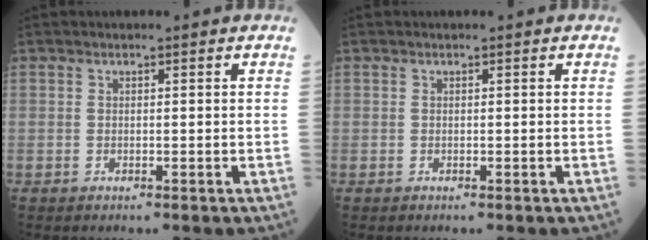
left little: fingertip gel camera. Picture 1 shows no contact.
{"total": 0.0}